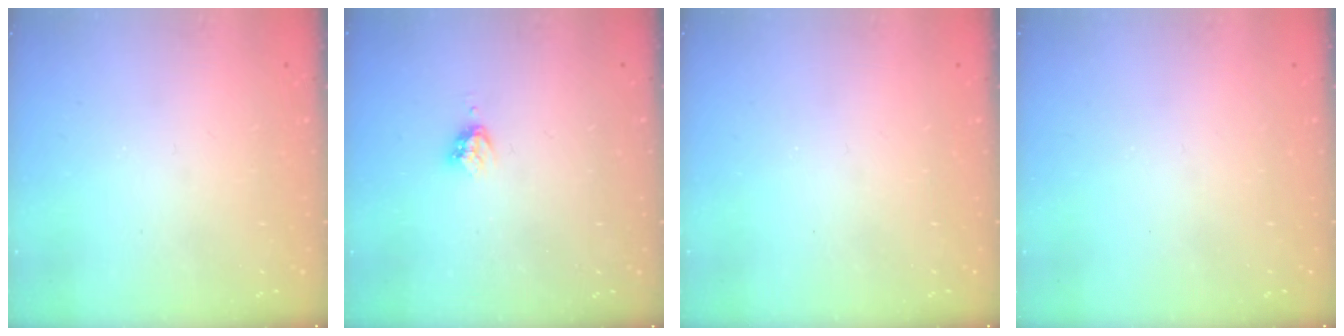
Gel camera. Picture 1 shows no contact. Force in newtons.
{"total": 3.8, "press": 3.8, "slide": 0.6}
{"total": 0.0}
{"total": 0.0}